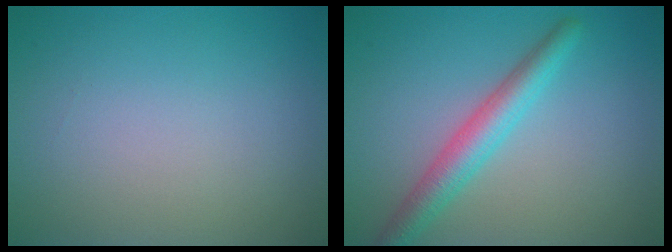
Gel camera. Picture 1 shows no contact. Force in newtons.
{"total": 3.8, "press": 3.8, "slide": 0.1}